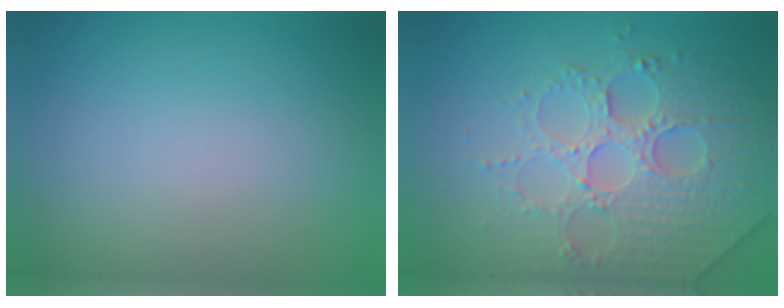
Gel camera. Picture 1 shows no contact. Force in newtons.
{"total": 5.1, "press": 4.9, "slide": 1.2}